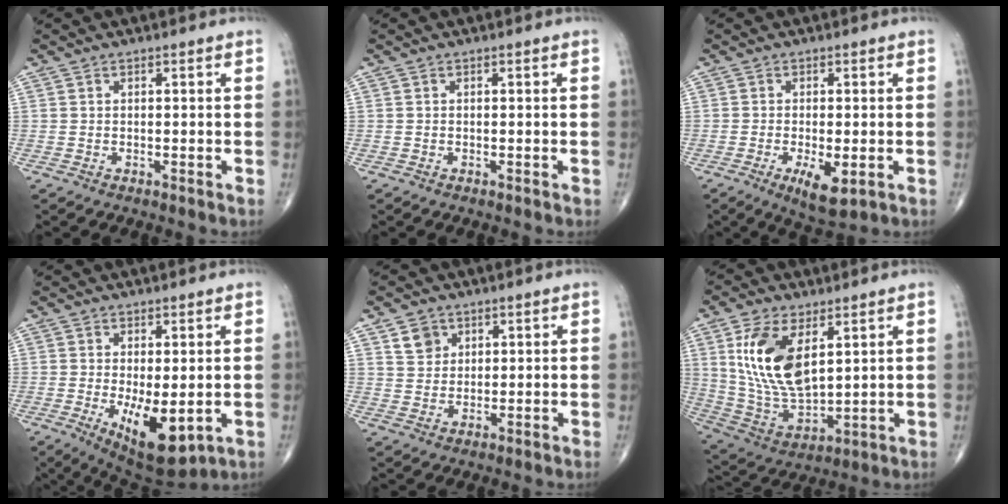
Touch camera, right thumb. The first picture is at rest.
{"total": 0.0}
{"total": 6.3, "force": [-2.1, 2.2, 5.5], "torque": [-0.092, -0.014, -0.029]}
{"total": 10.6, "force": [-2.0, 4.4, 9.4], "torque": [-0.137, -0.024, -0.015]}
{"total": 4.1, "force": [2.2, 3.3, 1.2], "torque": [-0.003, -0.014, 0.041]}
{"total": 16.0, "force": [5.4, 8.1, 12.8], "torque": [-0.243, -0.028, 0.117]}